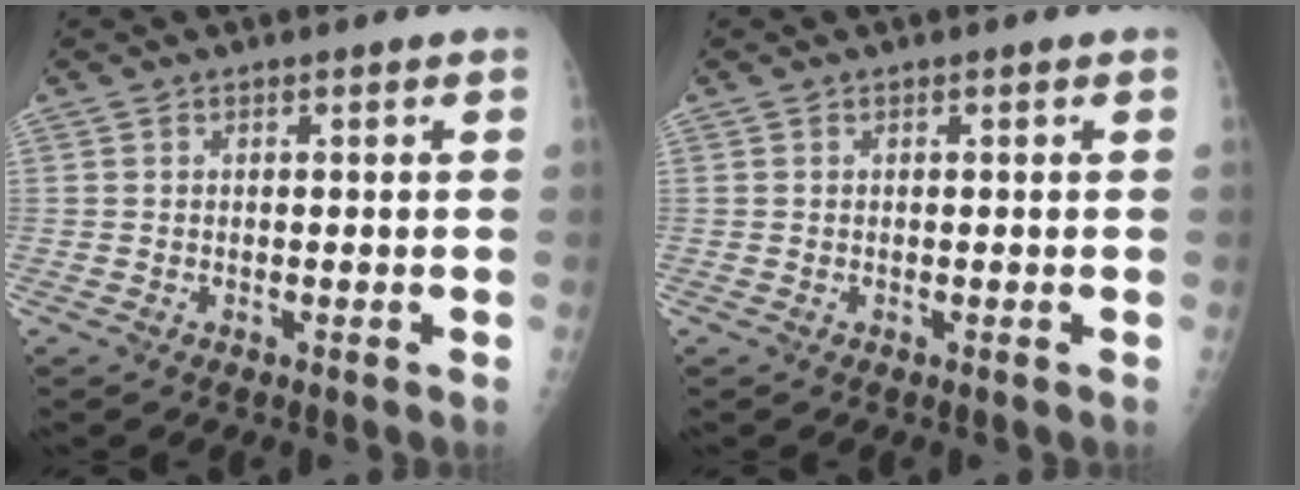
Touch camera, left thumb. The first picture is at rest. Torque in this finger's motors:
{"motor_torque": [0.00, 0.00, 0.00, 0.00, 0.00]}